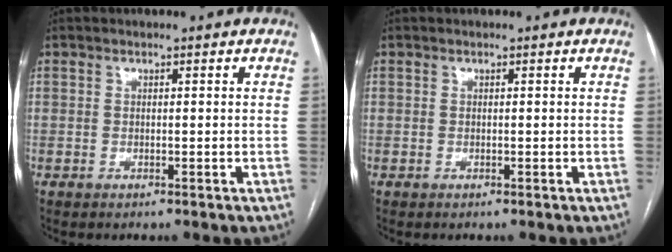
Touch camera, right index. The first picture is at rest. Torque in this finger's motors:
{"motor_torque": [0.00, 0.00, 0.00, 0.01]}